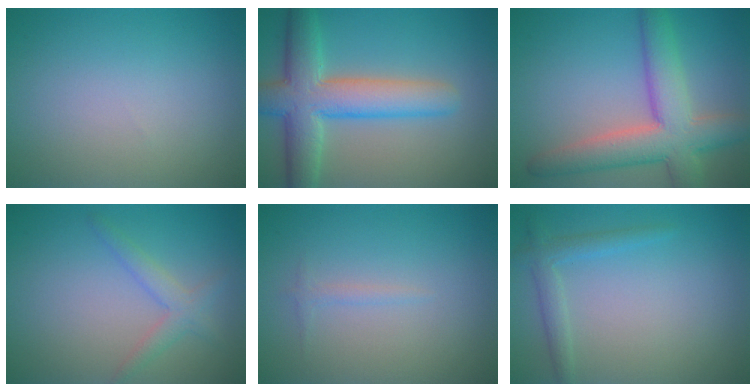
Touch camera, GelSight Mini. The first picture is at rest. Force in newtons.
{"total": 7.8, "press": 7.7, "slide": 0.3}
{"total": 7.5, "press": 7.5, "slide": 0.6}
{"total": 2.1, "press": 2.1, "slide": 0.1}
{"total": 0.7, "press": 0.7, "slide": 0.1}
{"total": 1.2, "press": 1.2, "slide": 0.1}